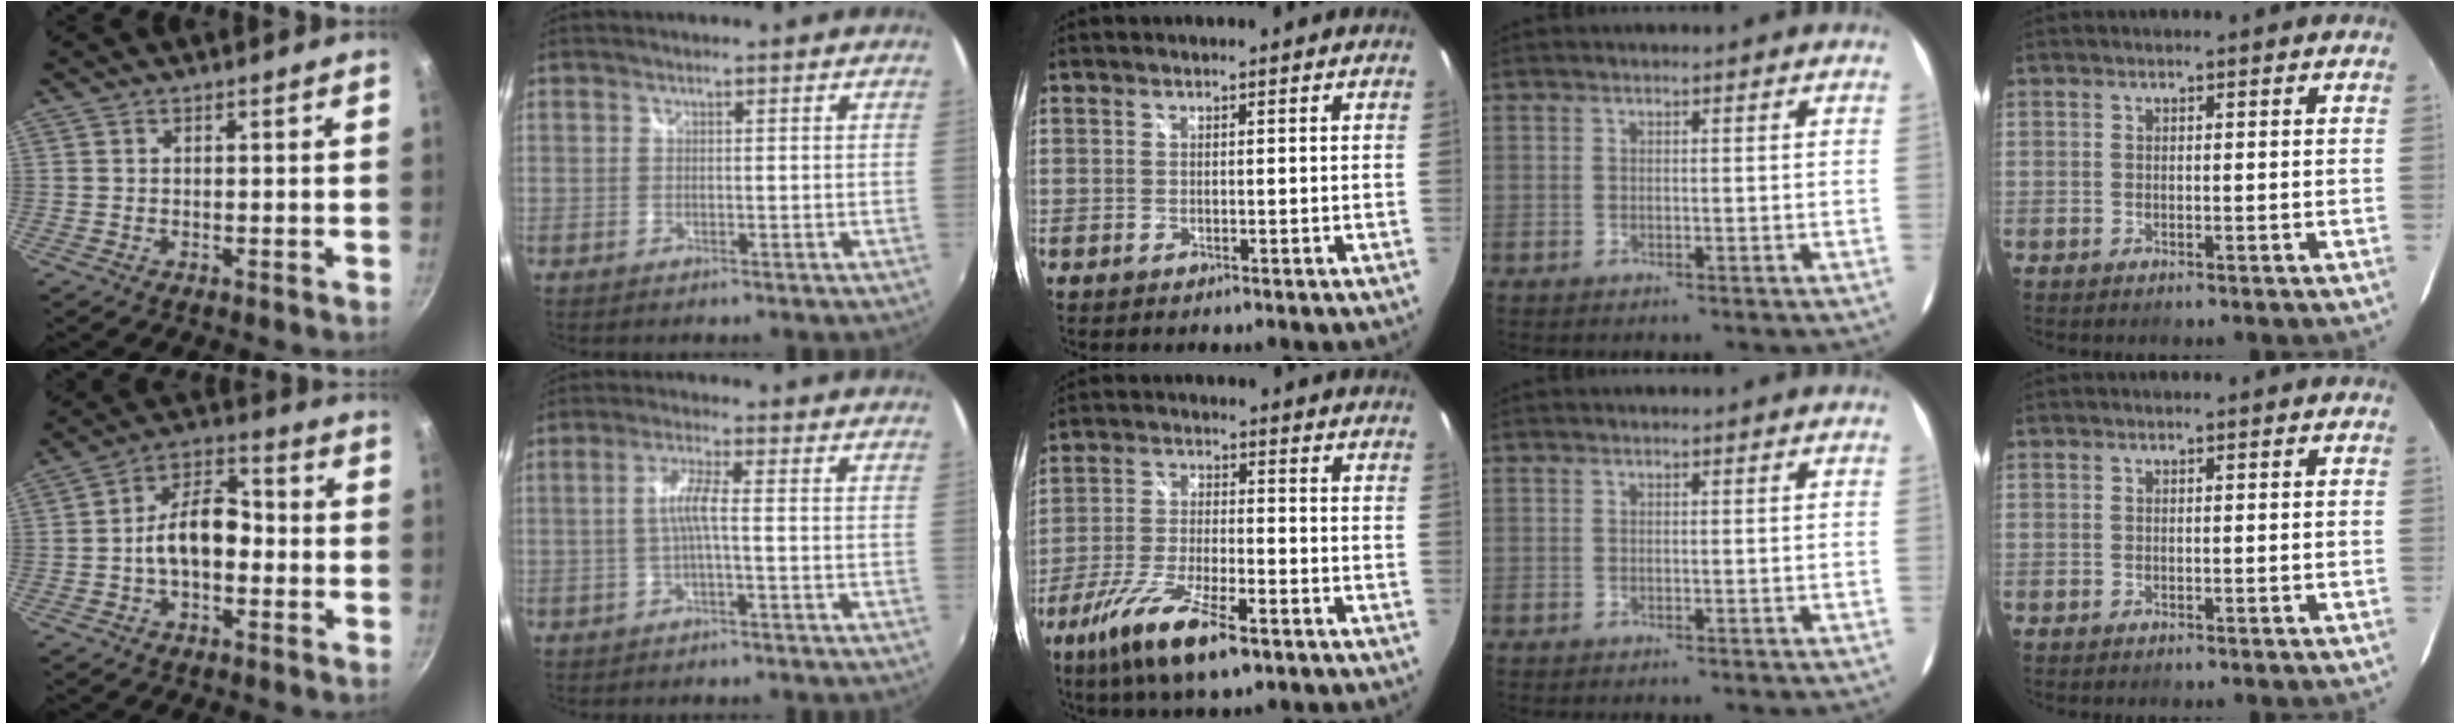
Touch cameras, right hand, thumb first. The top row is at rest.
{"thumb": {"total": 11.2, "force": [-1.5, 6.9, 8.7], "torque": [-0.114, 0.045, -0.041]}, "index": {"total": 4.0, "force": [-0.8, -0.1, 3.9], "torque": [-0.082, 0.004, -0.014]}, "middle": {"total": 13.6, "force": [-8.3, 3.5, 10.1], "torque": [-0.214, -0.030, -0.152]}}